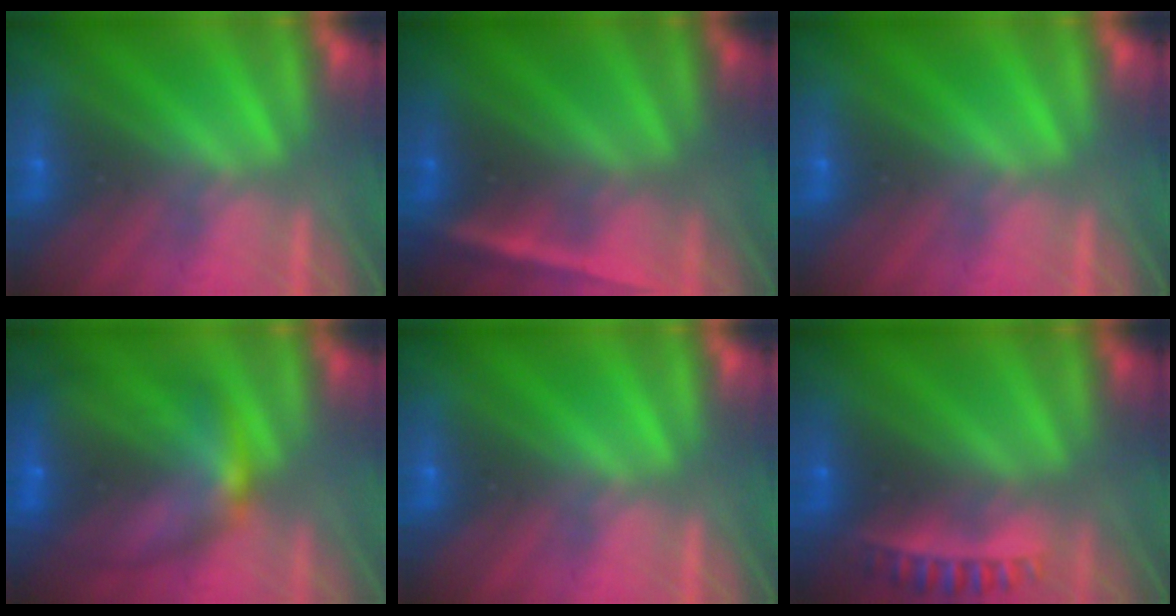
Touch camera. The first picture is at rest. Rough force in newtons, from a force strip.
{"total": 5.1}
{"total": 0.0}
{"total": 6.9}
{"total": 0.0}
{"total": 2.7}